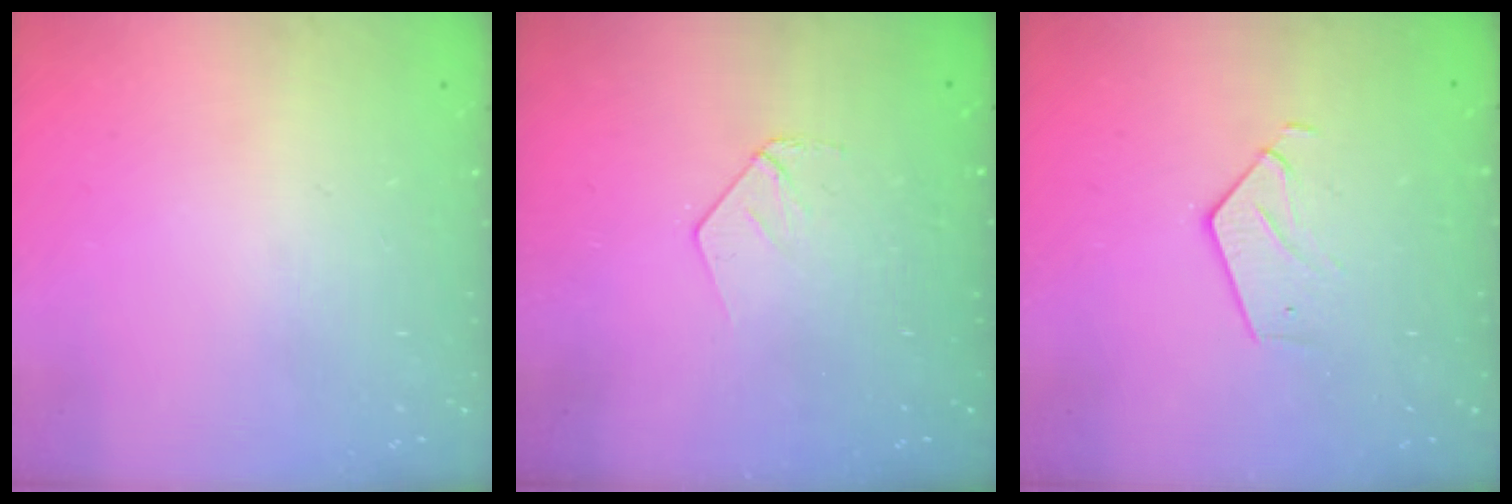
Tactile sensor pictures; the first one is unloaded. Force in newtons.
{"total": 4.0, "press": 4.0, "slide": 0.3}
{"total": 3.6, "press": 3.6, "slide": 0.3}